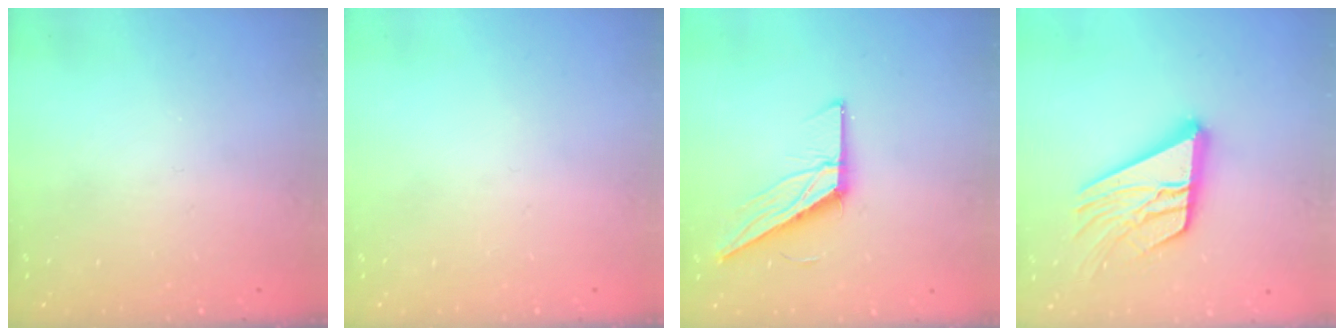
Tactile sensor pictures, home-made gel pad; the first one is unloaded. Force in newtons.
{"total": 0.0}
{"total": 11.5, "press": 11.5, "slide": 0.2}
{"total": 17.5, "press": 17.4, "slide": 1.7}